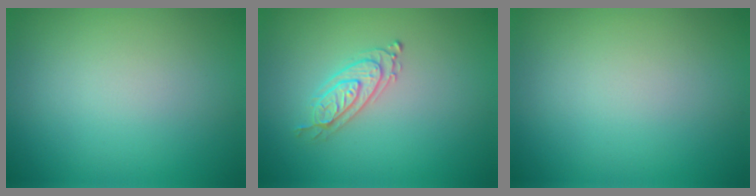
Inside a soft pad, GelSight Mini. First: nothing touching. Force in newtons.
{"total": 2.2, "press": 2.1, "slide": 0.6}
{"total": 0.0}